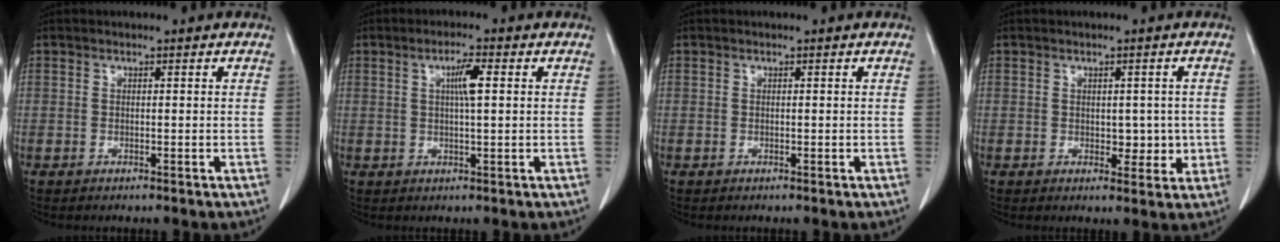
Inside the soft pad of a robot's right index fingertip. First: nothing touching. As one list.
[{"total": 3.7, "force": [0.9, 0.3, 3.6], "torque": [-0.064, 0.002, 0.015]}, {"total": 0.0}, {"total": 3.6, "force": [-0.1, 2.5, 2.6], "torque": [-0.024, 0.003, 0.006]}]